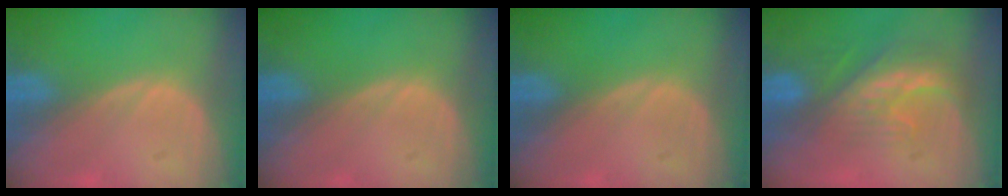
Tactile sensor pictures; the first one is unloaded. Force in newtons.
{"total": 0.0}
{"total": 0.0}
{"total": 8.3, "press": 7.2, "slide": 4.0}